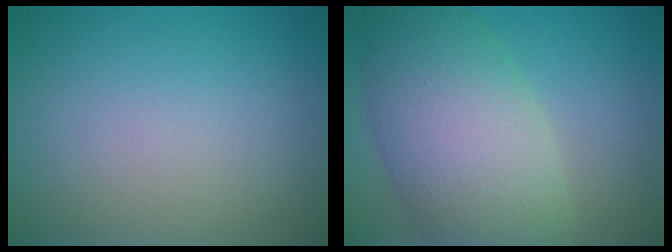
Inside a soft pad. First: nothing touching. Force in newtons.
{"total": 9.6, "press": 9.6, "slide": 0.4}